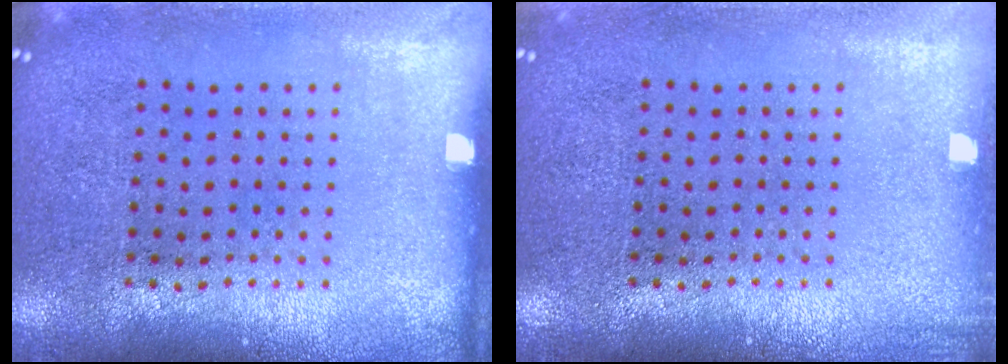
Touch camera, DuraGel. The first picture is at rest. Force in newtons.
{"total": 0.7, "press": 0.7, "slide": 0.0}